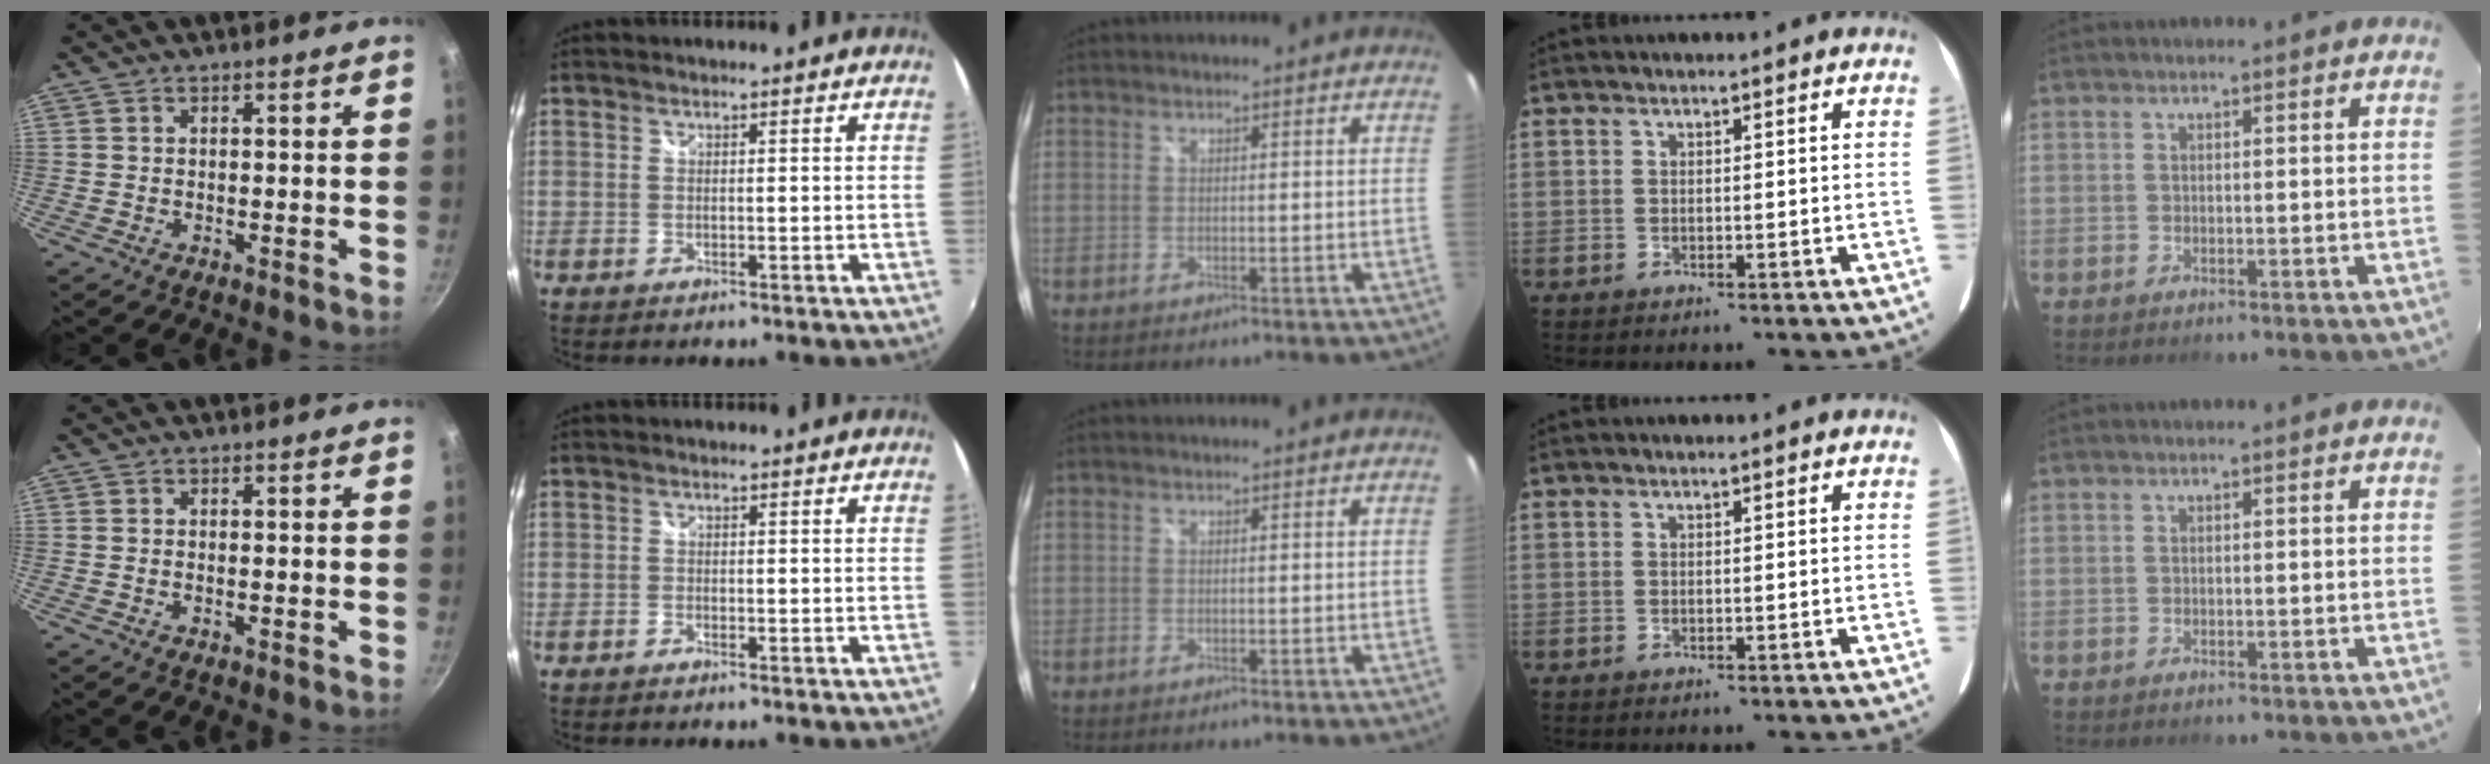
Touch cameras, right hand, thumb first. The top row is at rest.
{"thumb": {"total": 0.6, "force": [-0.2, 0.2, 0.5], "torque": [-0.010, 0.002, -0.003]}, "index": {"total": 0.5, "force": [-0.5, 0.2, 0.1], "torque": [-0.005, 0.001, -0.010]}}